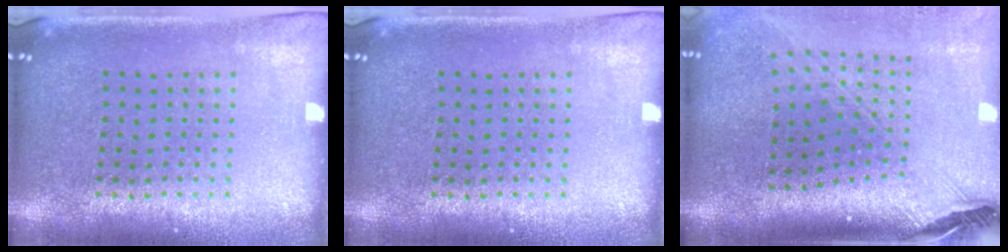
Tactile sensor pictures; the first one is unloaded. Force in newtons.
{"total": 0.0}
{"total": 3.0, "press": 2.1, "slide": 2.2}